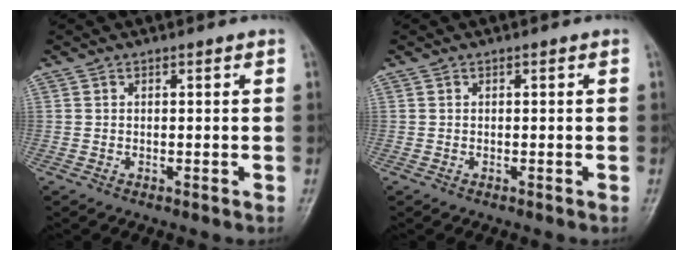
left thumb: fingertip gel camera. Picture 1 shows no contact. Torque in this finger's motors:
{"motor_torque": [0.00, 0.00, 0.00, -0.03, 0.00]}